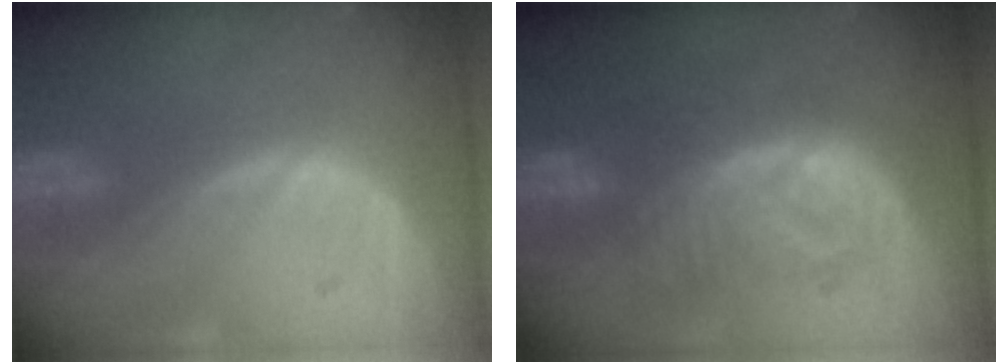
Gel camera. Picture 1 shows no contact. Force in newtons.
{"total": 8.3, "press": 8.2, "slide": 0.8}